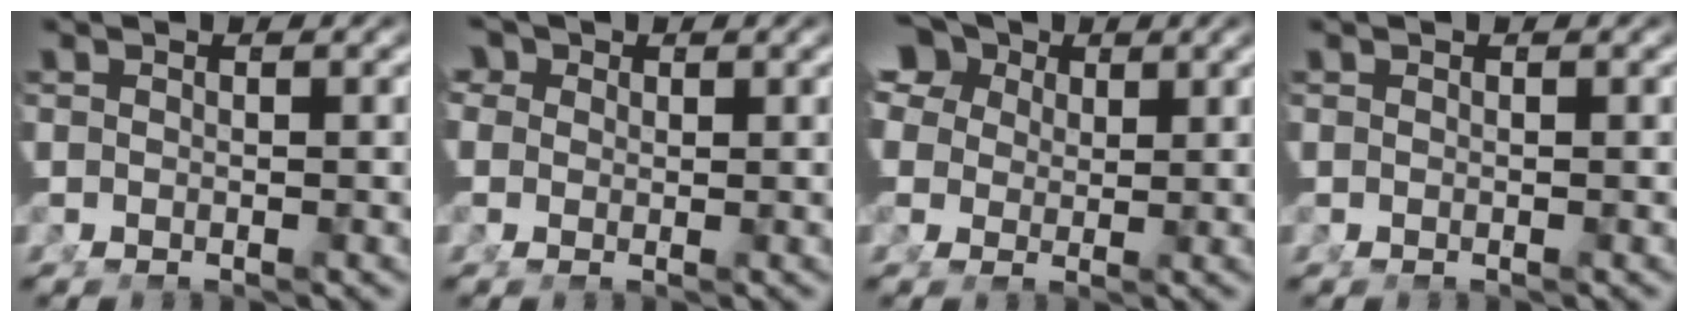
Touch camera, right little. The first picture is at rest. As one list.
[{"total": 3.7, "force": [1.2, 3.1, 1.6], "torque": [-0.039, 0.000, 0.015]}, {"total": 9.2, "force": [3.8, 6.9, 4.7], "torque": [-0.090, 0.001, 0.059]}, {"total": 0.0}]